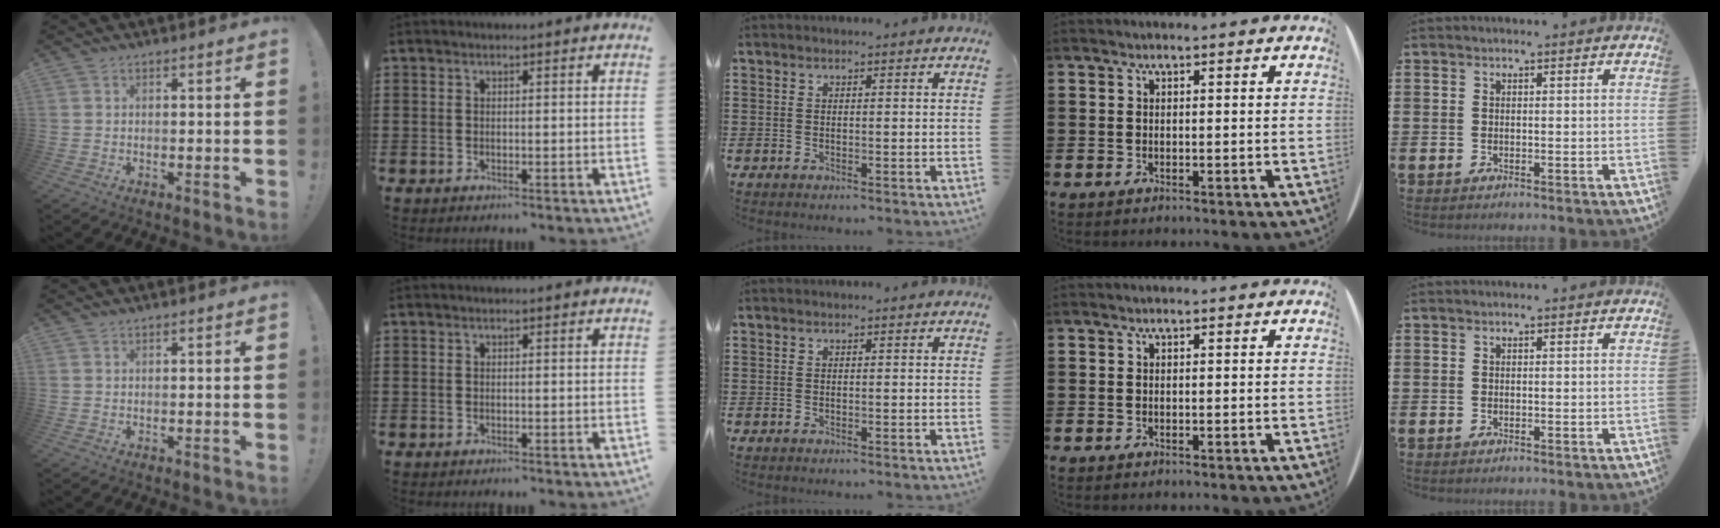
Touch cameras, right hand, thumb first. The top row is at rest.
{}